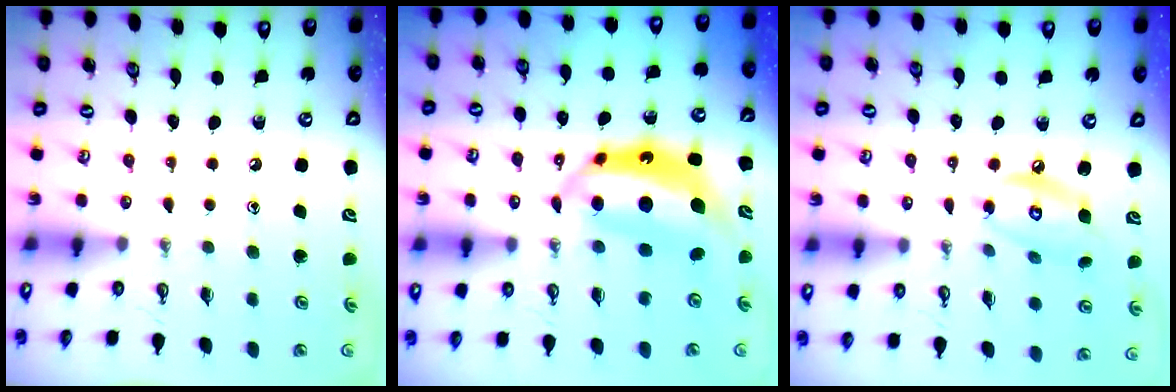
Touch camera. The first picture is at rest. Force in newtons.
{"total": 9.3, "press": 9.2, "slide": 1.0}
{"total": 10.2, "press": 10.2, "slide": 0.5}